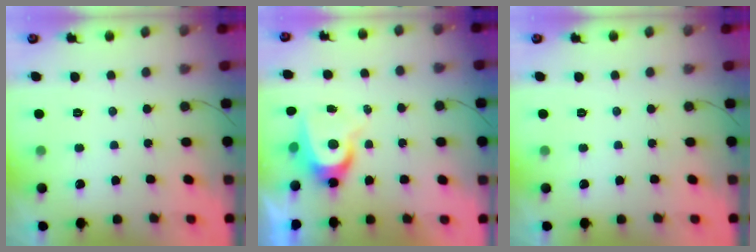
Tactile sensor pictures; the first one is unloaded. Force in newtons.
{"total": 7.7, "press": 7.7, "slide": 0.4}
{"total": 0.0}